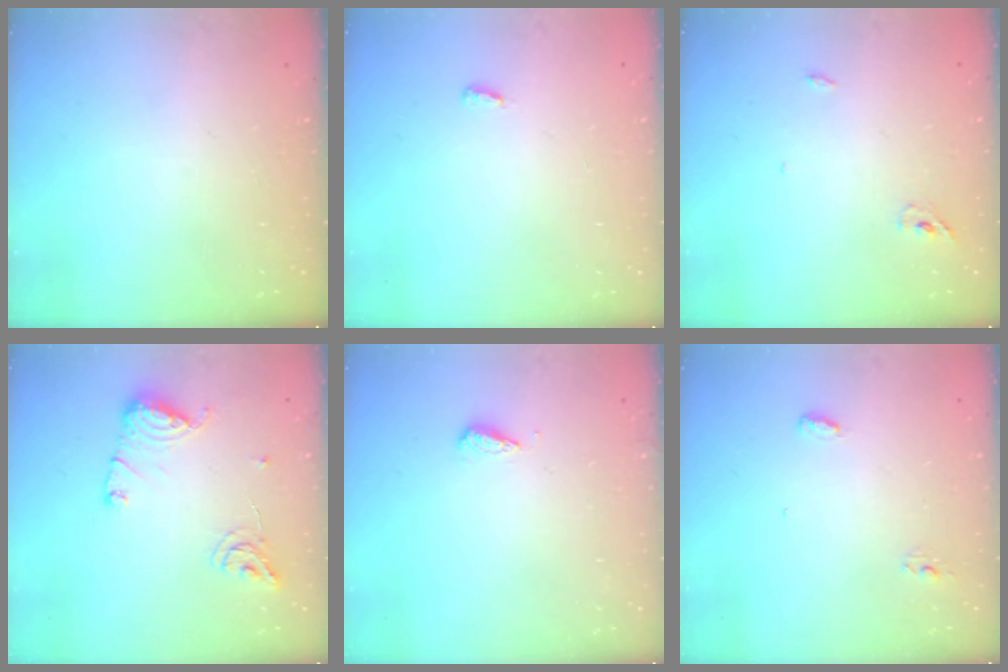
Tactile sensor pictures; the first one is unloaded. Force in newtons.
{"total": 4.9, "press": 2.7, "slide": 4.0}
{"total": 2.1, "press": 1.9, "slide": 1.0}
{"total": 12.4, "press": 12.3, "slide": 1.2}
{"total": 3.0, "press": 3.0, "slide": 0.1}
{"total": 4.3, "press": 4.0, "slide": 1.6}